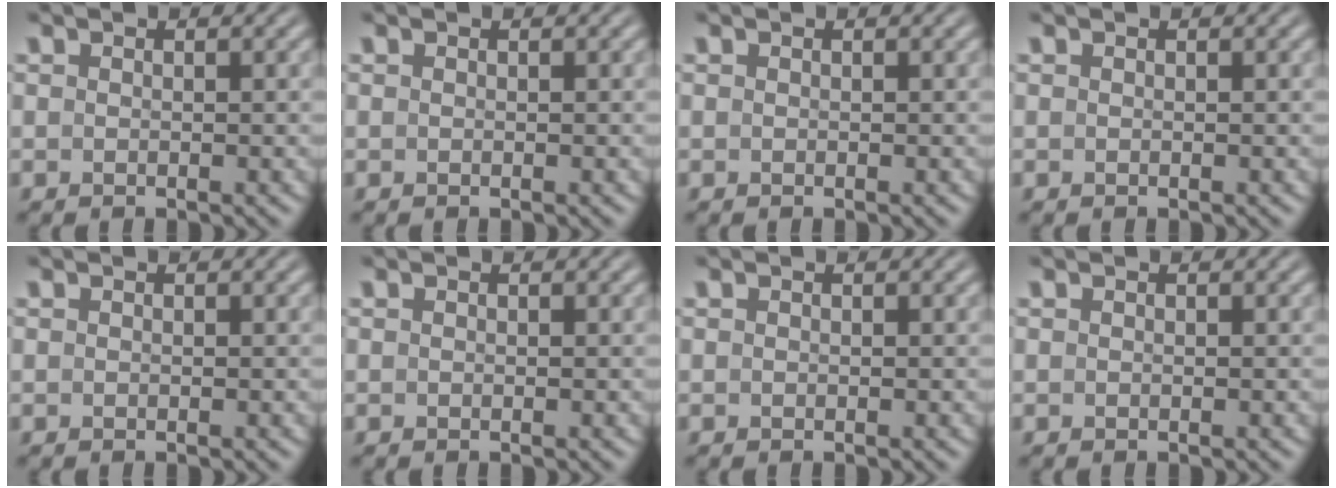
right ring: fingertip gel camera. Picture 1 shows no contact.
{"total": 0.0}
{"total": 1.2, "force": [-0.3, -1.1, -0.4], "torque": [0.015, -0.012, 0.005]}
{"total": 0.0}
{"total": 0.0}
{"total": 0.0}
{"total": 0.0}
{"total": 0.0}